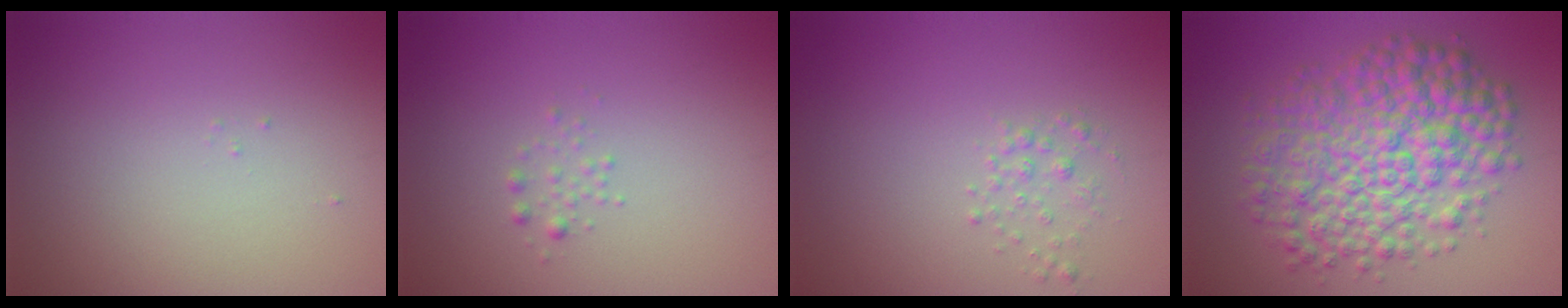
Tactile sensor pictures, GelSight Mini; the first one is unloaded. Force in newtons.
{"total": 0.8, "press": 0.8, "slide": 0.0}
{"total": 1.1, "press": 1.1, "slide": 0.1}
{"total": 9.0, "press": 9.0, "slide": 0.1}